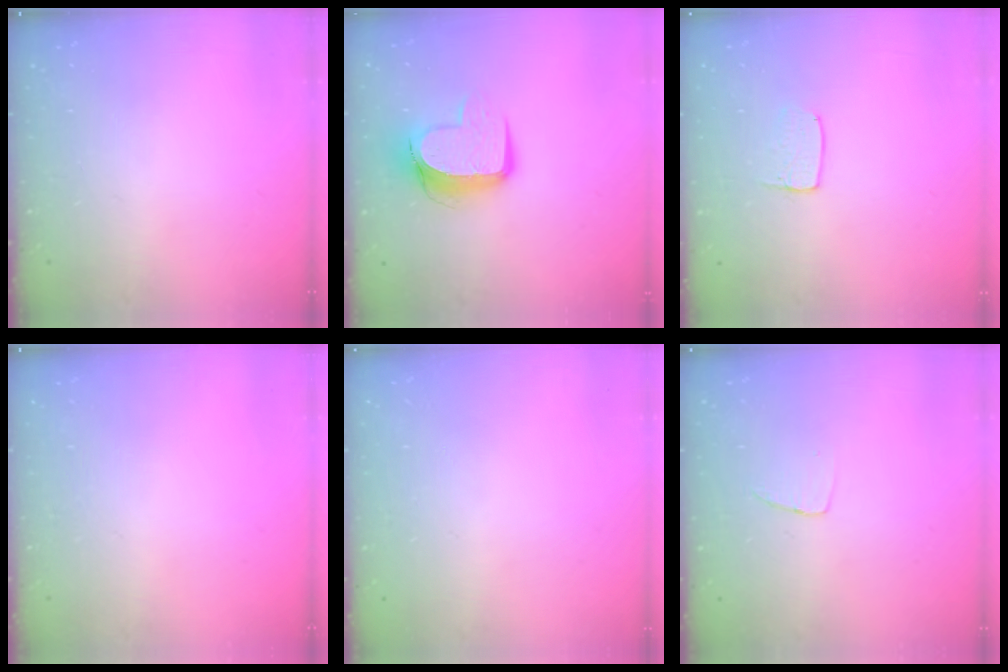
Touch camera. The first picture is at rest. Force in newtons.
{"total": 10.7, "press": 10.7, "slide": 1.0}
{"total": 3.6, "press": 3.6, "slide": 0.3}
{"total": 0.0}
{"total": 0.0}
{"total": 2.9, "press": 2.9, "slide": 0.1}